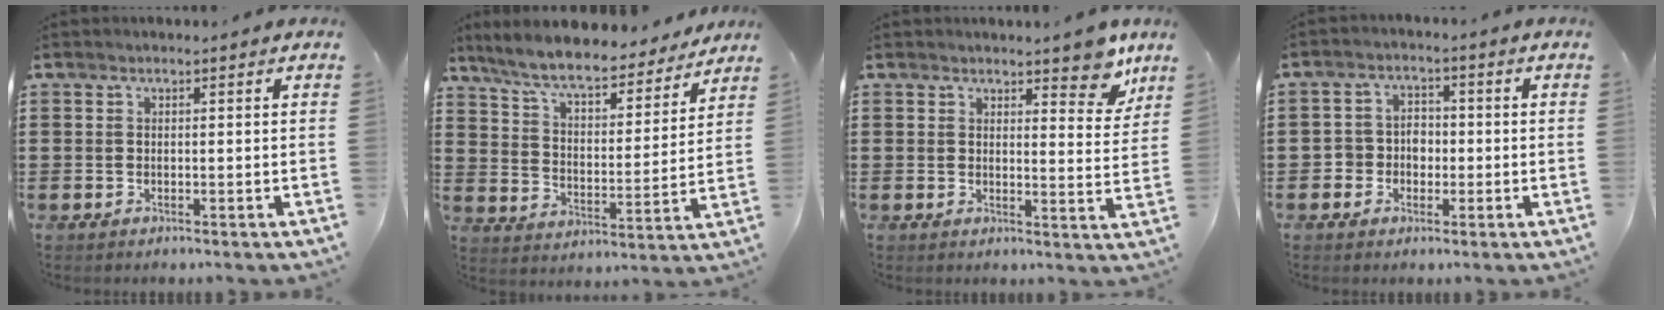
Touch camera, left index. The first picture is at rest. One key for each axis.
{"total": 8.6, "fx": 7.6, "fy": 1.1, "fz": 3.8, "tx": -0.105, "ty": -0.039, "tz": 0.132}
{"total": 5.7, "fx": 4.7, "fy": 1.8, "fz": 2.6, "tx": -0.024, "ty": -0.021, "tz": 0.078}
{"total": 3.5, "fx": -1.1, "fy": 3.1, "fz": 1.2, "tx": -0.033, "ty": 0.008, "tz": -0.027}